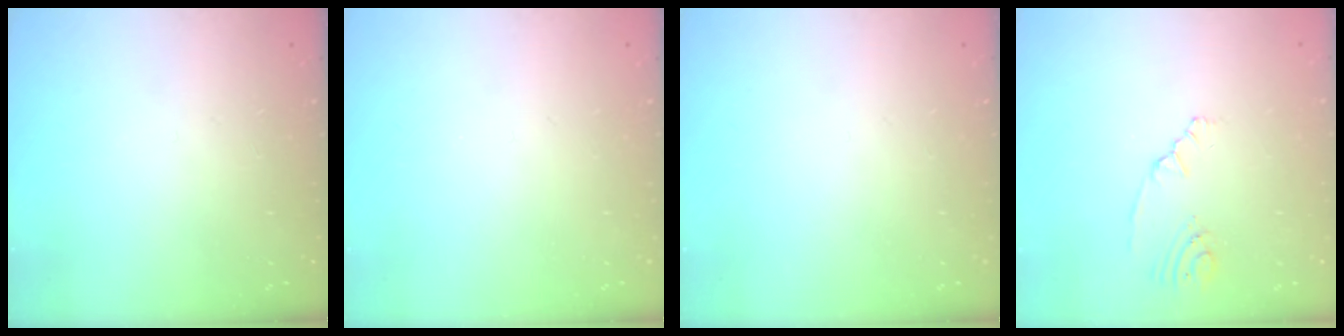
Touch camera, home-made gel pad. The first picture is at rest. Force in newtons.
{"total": 0.0}
{"total": 0.0}
{"total": 2.4, "press": 2.1, "slide": 1.2}